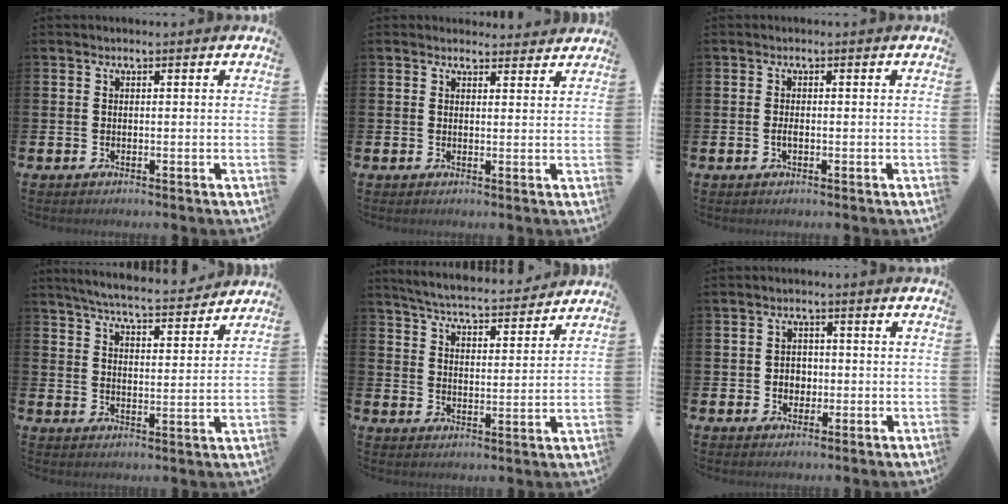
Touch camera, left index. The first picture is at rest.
{"total": 2.1, "force": [2.0, 0.7, -0.1], "torque": [0.012, -0.010, 0.033]}
{"total": 1.1, "force": [-0.3, 0.4, 1.0], "torque": [-0.015, 0.000, -0.006]}
{"total": 6.1, "force": [5.9, 0.3, 1.6], "torque": [-0.043, -0.042, 0.101]}
{"total": 5.7, "force": [5.6, 0.5, 1.0], "torque": [-0.040, -0.040, 0.096]}
{"total": 2.5, "force": [-0.2, 2.3, 1.0], "torque": [-0.013, 0.004, -0.012]}